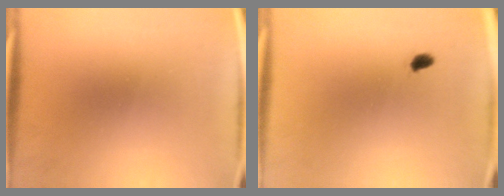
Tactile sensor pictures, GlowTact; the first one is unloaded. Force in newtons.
{"total": 1.4}